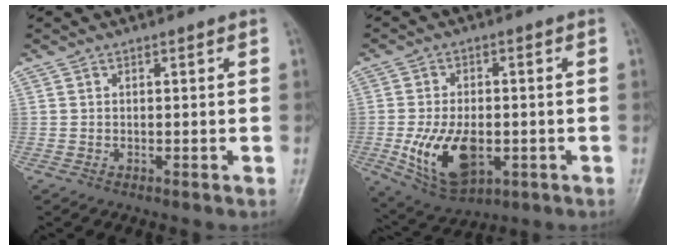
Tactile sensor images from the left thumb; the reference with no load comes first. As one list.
[{"total": 12.7, "force": [-2.9, 7.4, 10.0], "torque": [-0.169, -0.004, -0.036]}]